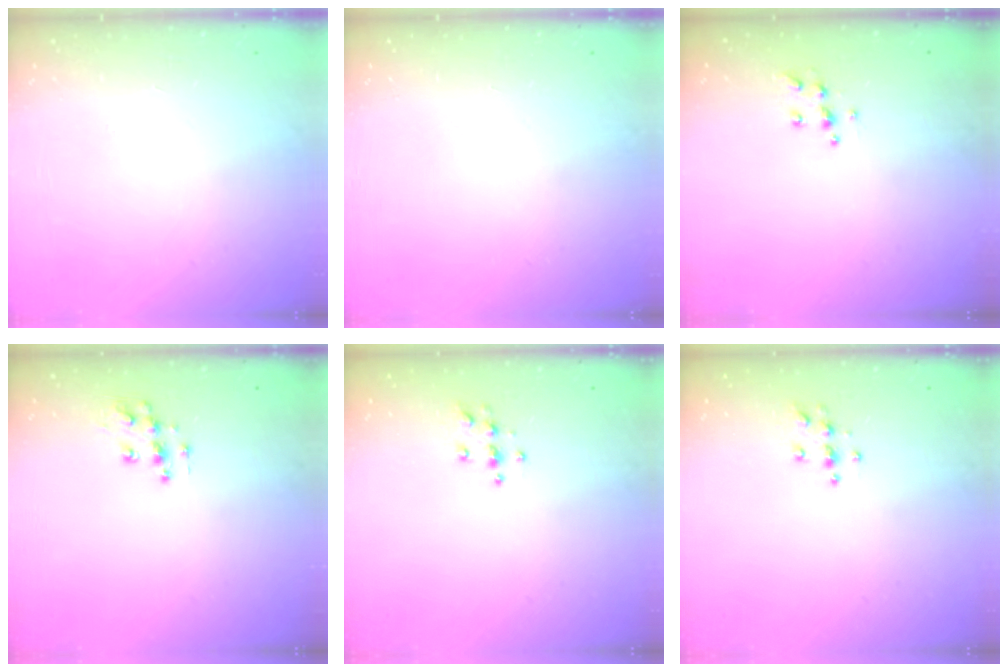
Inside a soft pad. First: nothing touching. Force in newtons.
{"total": 0.0}
{"total": 5.9, "press": 5.9, "slide": 0.5}
{"total": 8.6, "press": 8.6, "slide": 0.3}
{"total": 3.8, "press": 3.8, "slide": 0.5}
{"total": 3.8, "press": 3.8, "slide": 0.5}